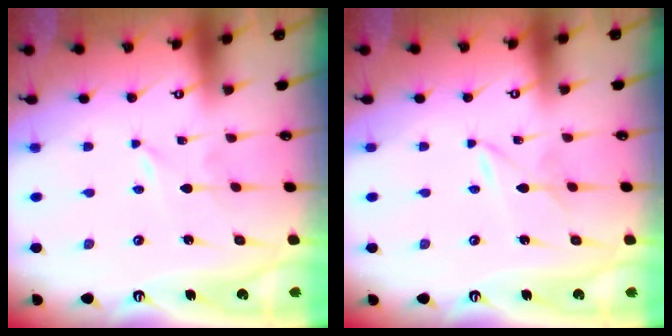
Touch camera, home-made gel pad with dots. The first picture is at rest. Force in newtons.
{"total": 1.6, "press": 1.6, "slide": 0.2}